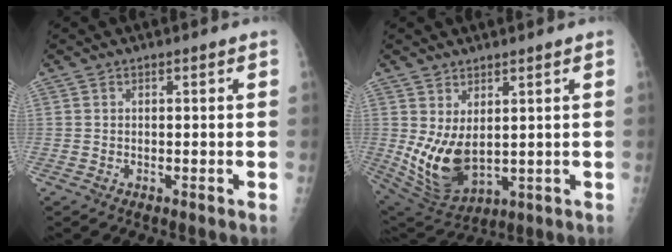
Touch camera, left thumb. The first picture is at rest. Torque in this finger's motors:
{"motor_torque": [-0.11, 0.70, 0.90, -0.25, 0.14]}